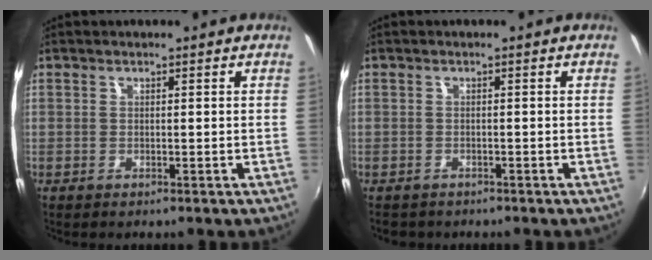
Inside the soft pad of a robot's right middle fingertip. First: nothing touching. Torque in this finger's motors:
{"motor_torque": [0.16, -0.22, 0.00, 0.00]}